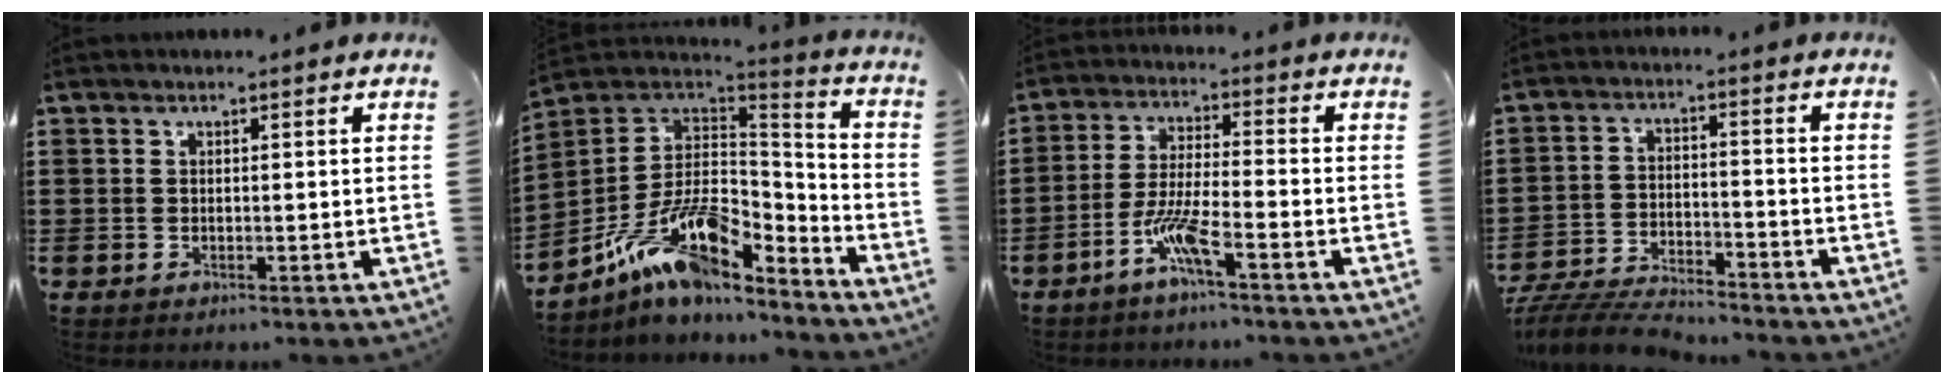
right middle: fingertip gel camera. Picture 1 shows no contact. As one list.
[{"total": 13.2, "force": [-7.9, 5.7, 8.9], "torque": [-0.188, 0.017, -0.154]}, {"total": 6.5, "force": [-3.8, 0.7, 5.2], "torque": [-0.112, -0.007, -0.074]}, {"total": 7.0, "force": [-6.8, 0.7, 1.6], "torque": [-0.038, 0.006, -0.133]}]